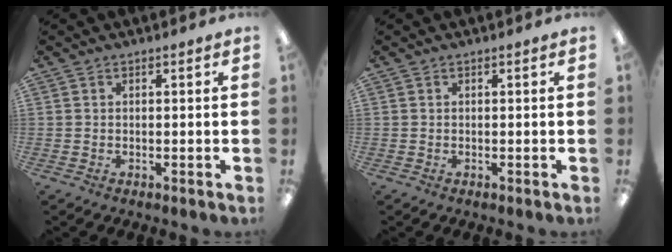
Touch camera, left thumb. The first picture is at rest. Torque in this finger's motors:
{"motor_torque": [0.00, 0.00, 0.01, -0.01, 0.00]}